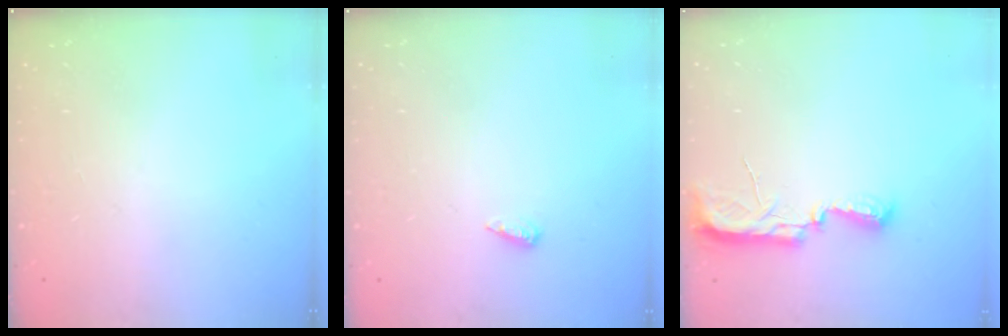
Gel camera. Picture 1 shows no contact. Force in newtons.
{"total": 6.0, "press": 6.0, "slide": 0.6}
{"total": 9.8, "press": 8.8, "slide": 4.4}